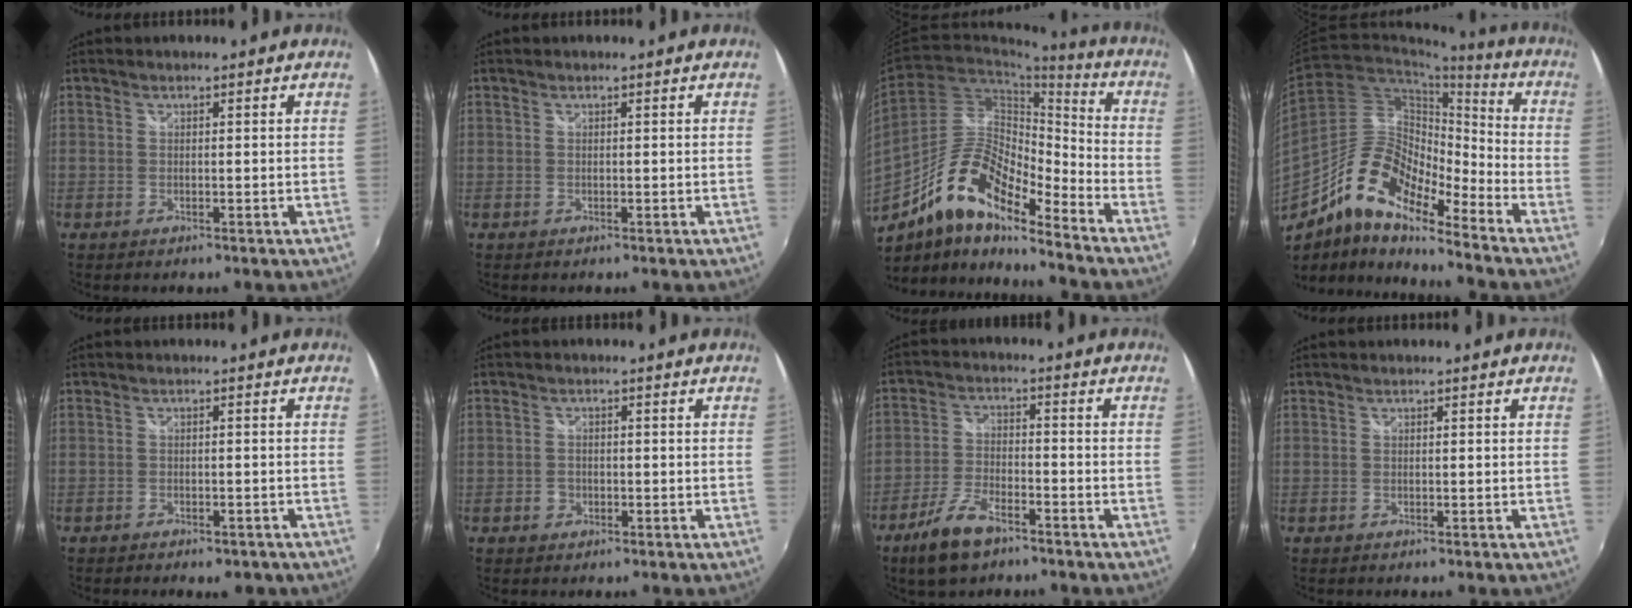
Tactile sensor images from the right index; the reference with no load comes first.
{"total": 0.0}
{"total": 16.8, "force": [-11.3, 5.1, 11.2], "torque": [-0.205, 0.002, -0.219]}
{"total": 15.4, "force": [-11.0, 4.8, 9.7], "torque": [-0.171, 0.005, -0.221]}
{"total": 4.9, "force": [-3.8, 2.3, 2.2], "torque": [-0.050, -0.011, -0.047]}
{"total": 2.1, "force": [-0.8, 1.8, 0.6], "torque": [-0.013, 0.000, -0.013]}
{"total": 9.0, "force": [-6.2, 3.6, 5.5], "torque": [-0.129, -0.006, -0.117]}
{"total": 0.0}